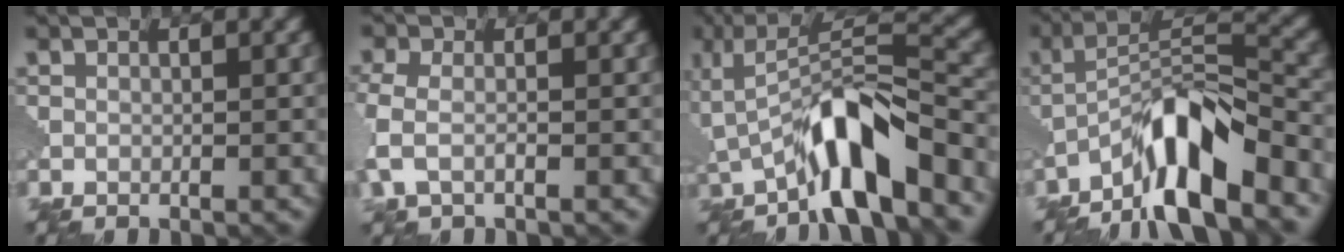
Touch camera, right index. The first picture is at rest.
{"total": 3.0, "force": [-0.7, 1.7, 2.4], "torque": [-0.068, 0.000, -0.022]}
{"total": 8.1, "force": [-4.2, 2.3, 6.5], "torque": [-0.110, 0.011, -0.077]}
{"total": 8.8, "force": [-5.8, 1.9, 6.3], "torque": [-0.105, 0.016, -0.110]}